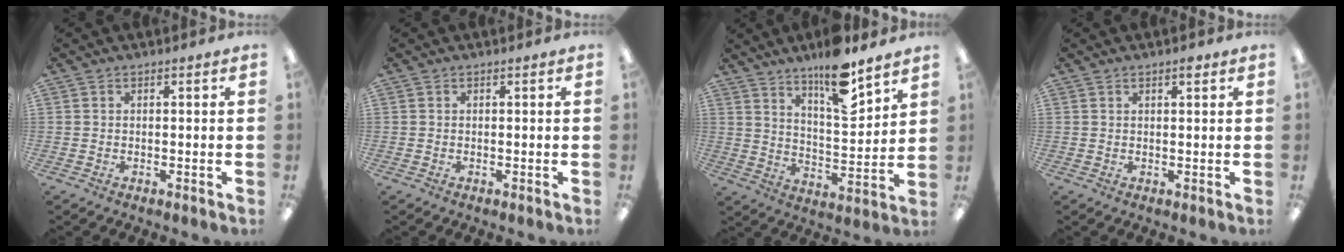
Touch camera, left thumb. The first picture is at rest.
{"total": 0.0}
{"total": 13.9, "force": [10.9, 3.5, 7.8], "torque": [-0.118, -0.072, 0.184]}
{"total": 1.8, "force": [1.3, 0.5, 1.2], "torque": [-0.018, -0.001, 0.020]}